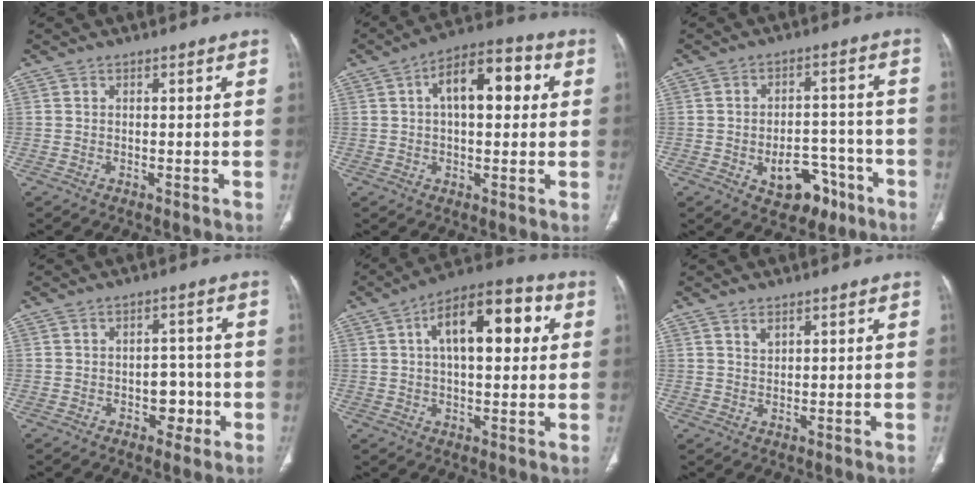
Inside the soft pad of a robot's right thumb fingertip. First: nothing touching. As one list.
[{"total": 12.6, "force": [2.8, 6.4, 10.5], "torque": [-0.137, 0.027, 0.036]}, {"total": 9.9, "force": [-4.5, 6.5, 6.0], "torque": [-0.053, 0.043, -0.052]}, {"total": 4.9, "force": [-1.6, 3.5, 3.1], "torque": [-0.013, 0.016, -0.019]}, {"total": 16.1, "force": [4.2, 7.7, 13.5], "torque": [-0.175, 0.024, 0.057]}, {"total": 1.9, "force": [1.3, 1.0, 1.1], "torque": [-0.016, -0.009, 0.028]}]